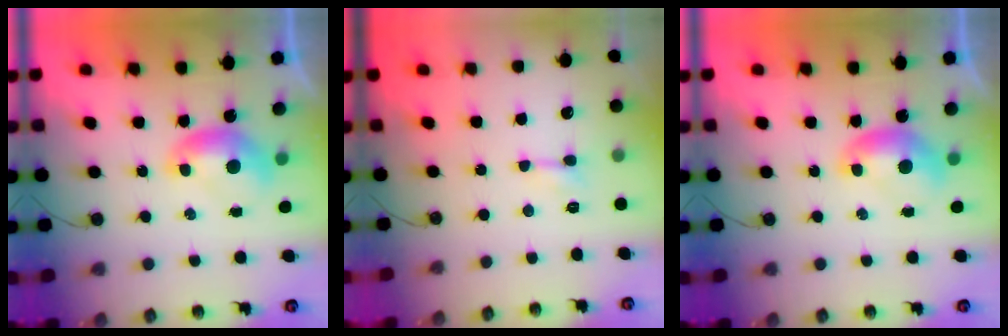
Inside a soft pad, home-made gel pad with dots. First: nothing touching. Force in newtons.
{"total": 1.7, "press": 1.6, "slide": 0.5}
{"total": 0.0}